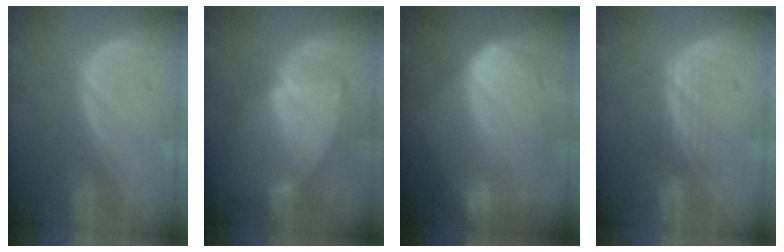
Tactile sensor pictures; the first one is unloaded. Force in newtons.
{"total": 7.0, "press": 6.8, "slide": 1.6}
{"total": 10.2, "press": 8.8, "slide": 5.2}
{"total": 2.8, "press": 2.5, "slide": 1.2}